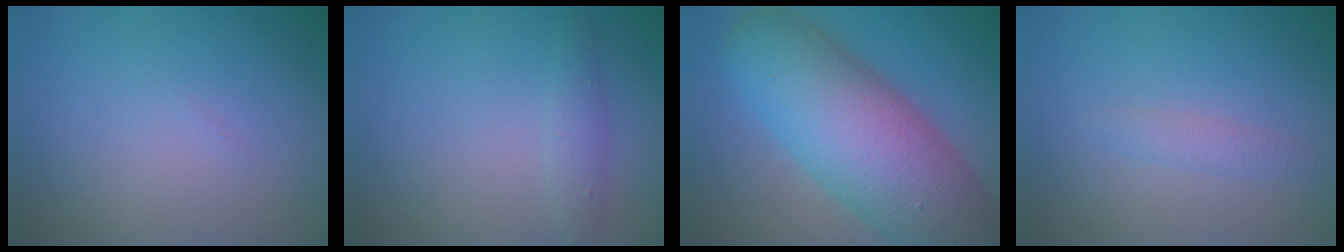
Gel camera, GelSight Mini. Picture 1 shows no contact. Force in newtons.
{"total": 1.6, "press": 1.6, "slide": 0.0}
{"total": 13.2, "press": 13.2, "slide": 0.4}
{"total": 1.2, "press": 1.2, "slide": 0.0}